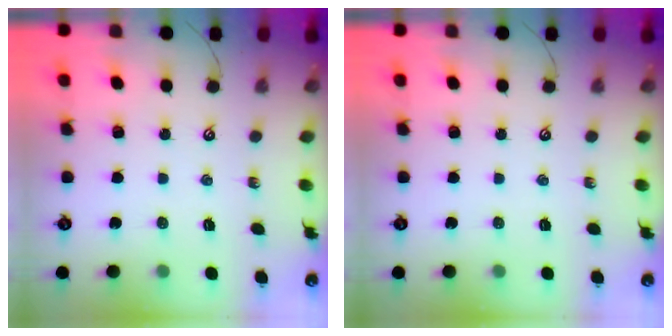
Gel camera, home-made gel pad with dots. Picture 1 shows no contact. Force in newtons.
{"total": 0.0}